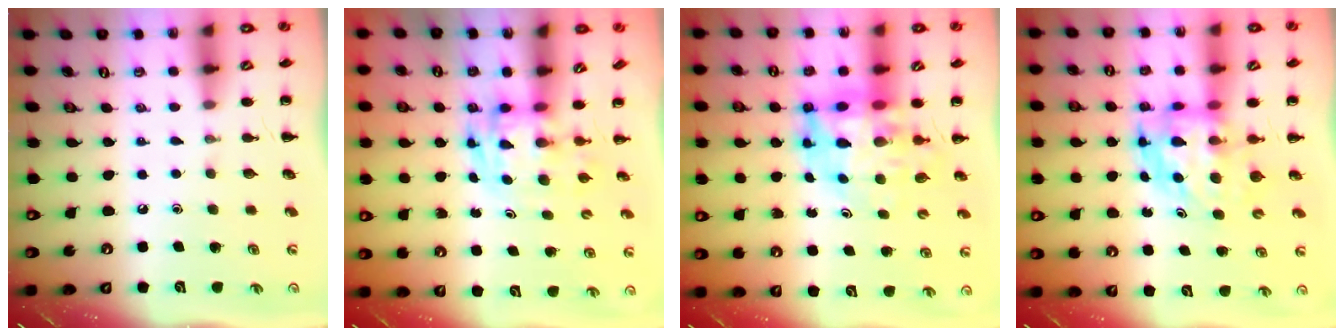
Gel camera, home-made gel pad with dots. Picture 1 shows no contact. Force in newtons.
{"total": 3.3, "press": 3.3, "slide": 0.6}
{"total": 12.0, "press": 11.4, "slide": 3.6}
{"total": 5.9, "press": 5.7, "slide": 1.6}